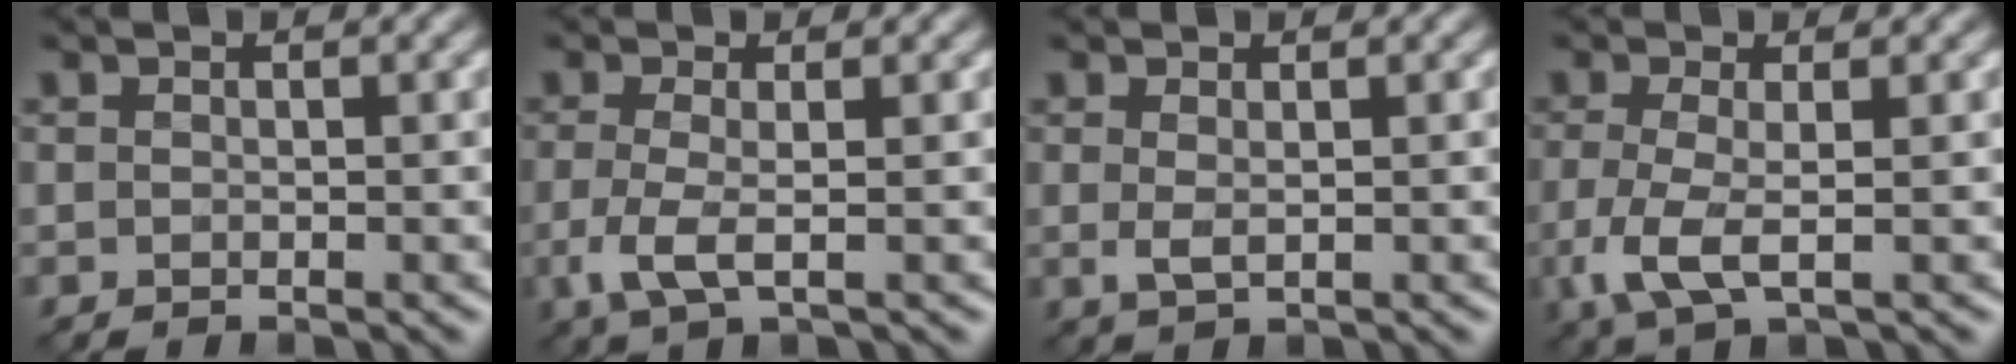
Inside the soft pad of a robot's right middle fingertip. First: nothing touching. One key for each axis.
{"total": 2.9, "fx": -0.7, "fy": 0.9, "fz": 2.7, "tx": -0.068, "ty": -0.002, "tz": -0.019}
{"total": 1.3, "fx": 0.3, "fy": 0.5, "fz": 1.1, "tx": -0.026, "ty": 0.003, "tz": 0.004}
{"total": 3.7, "fx": -0.9, "fy": 1.3, "fz": 3.3, "tx": -0.087, "ty": -0.003, "tz": -0.022}